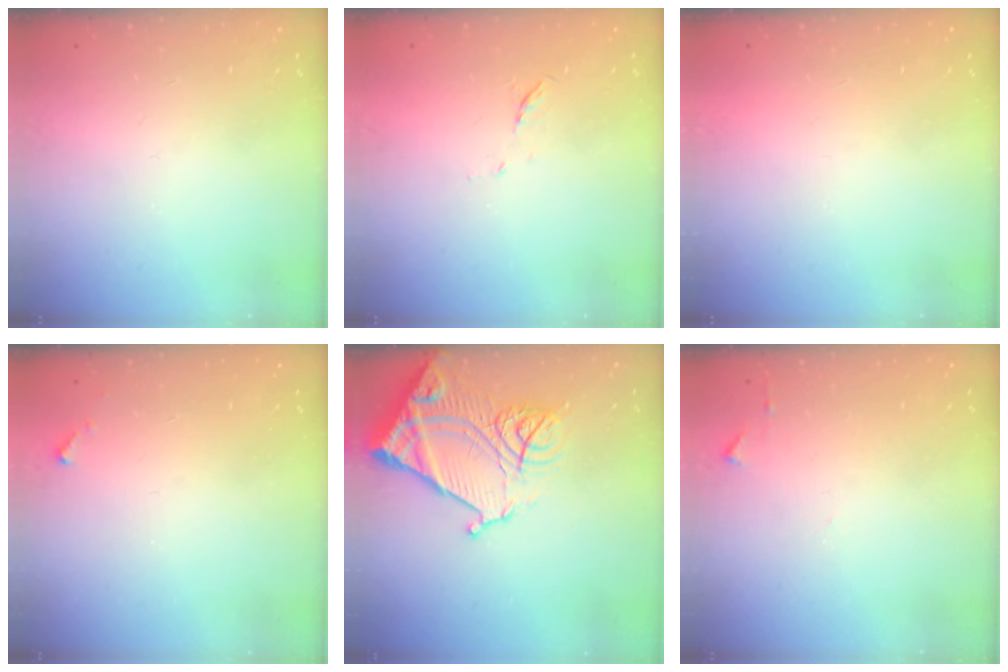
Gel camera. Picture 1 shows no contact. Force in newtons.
{"total": 4.3, "press": 4.1, "slide": 1.3}
{"total": 1.6, "press": 1.6, "slide": 0.1}
{"total": 2.8, "press": 2.8, "slide": 0.1}
{"total": 18.5, "press": 18.4, "slide": 1.9}
{"total": 5.1, "press": 5.1, "slide": 0.6}